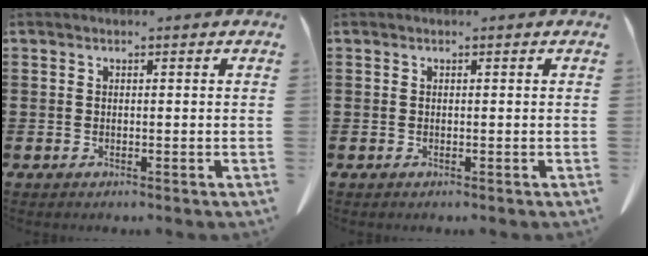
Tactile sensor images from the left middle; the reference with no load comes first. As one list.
[{"total": 0.0}]